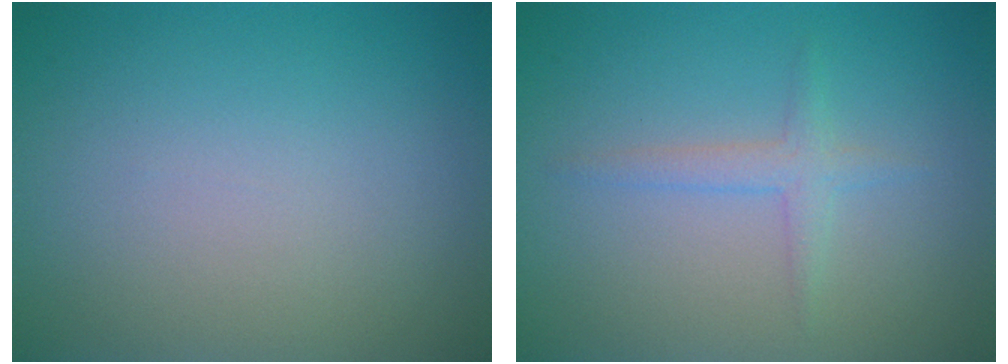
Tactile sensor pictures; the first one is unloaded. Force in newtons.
{"total": 1.6, "press": 1.6, "slide": 0.1}